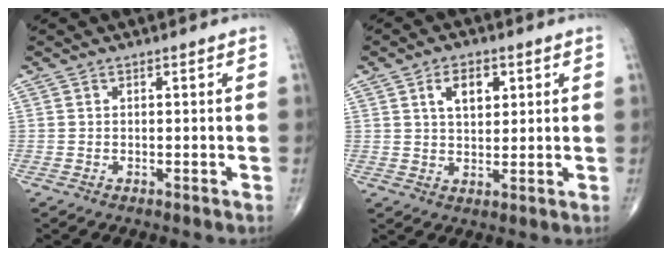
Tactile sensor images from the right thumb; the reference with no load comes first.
{"total": 6.2, "force": [2.4, 3.7, 4.3], "torque": [-0.055, -0.009, 0.041]}